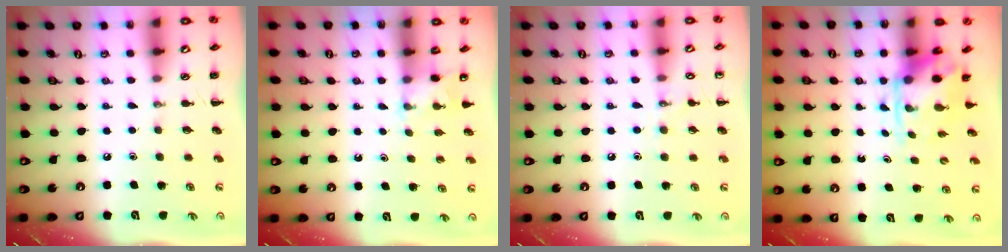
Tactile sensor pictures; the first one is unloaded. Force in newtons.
{"total": 2.0, "press": 1.9, "slide": 0.6}
{"total": 6.2, "press": 6.0, "slide": 1.8}
{"total": 3.8, "press": 3.6, "slide": 0.9}